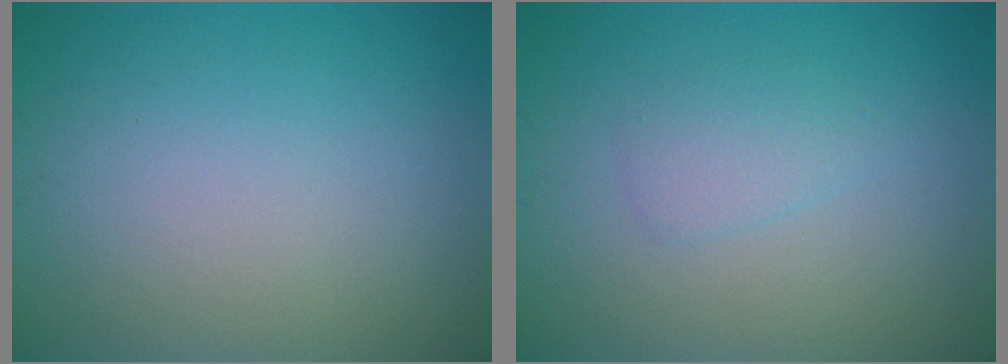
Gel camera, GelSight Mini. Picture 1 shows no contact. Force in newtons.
{"total": 1.4, "press": 1.4, "slide": 0.1}